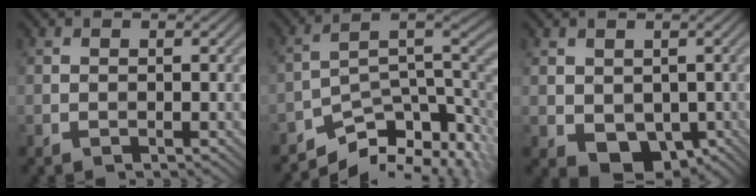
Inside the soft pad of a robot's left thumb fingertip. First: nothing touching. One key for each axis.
{"total": 11.2, "fx": -6.7, "fy": 5.5, "fz": 7.1, "tx": -0.107, "ty": -0.008, "tz": -0.101}
{"total": 4.8, "fx": -0.6, "fy": 3.6, "fz": 3.0, "tx": -0.066, "ty": -0.019, "tz": -0.005}